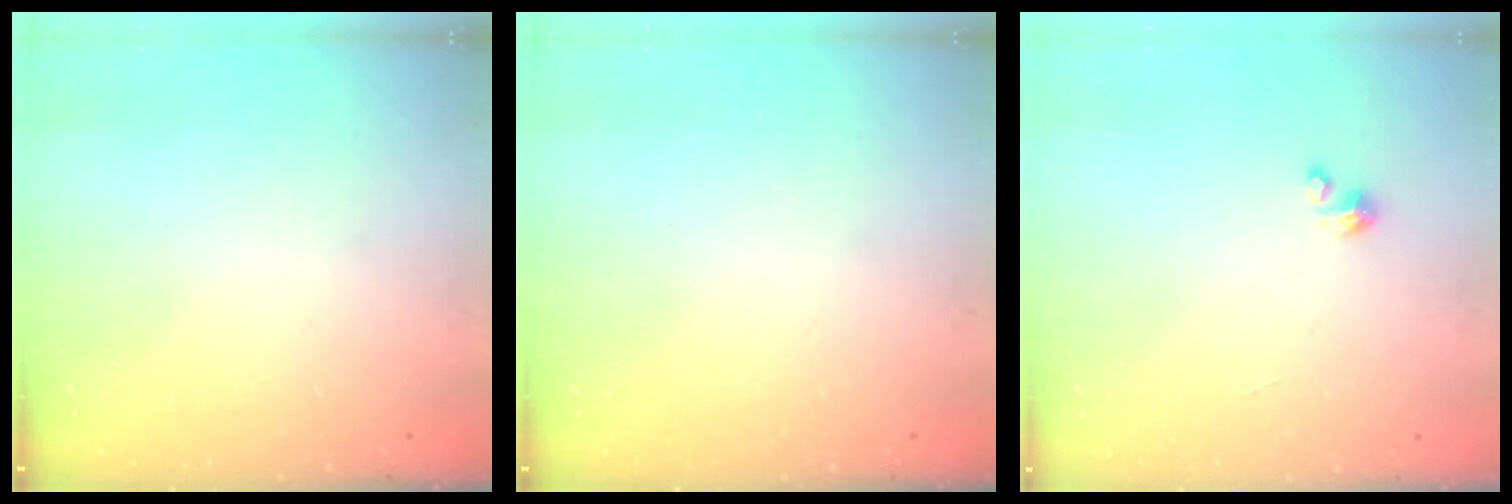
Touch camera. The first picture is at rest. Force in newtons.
{"total": 0.0}
{"total": 0.6, "press": 0.6, "slide": 0.3}